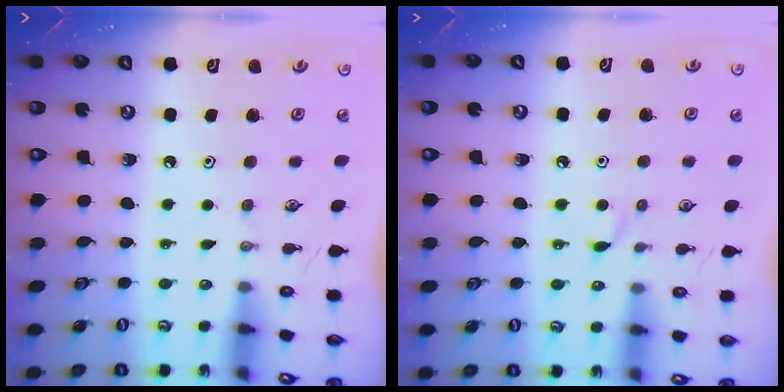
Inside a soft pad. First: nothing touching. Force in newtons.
{"total": 3.8, "press": 3.8, "slide": 0.5}